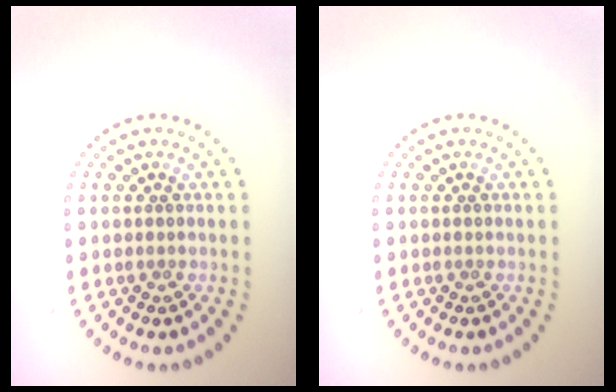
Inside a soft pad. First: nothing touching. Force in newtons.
{"total": 0.0}